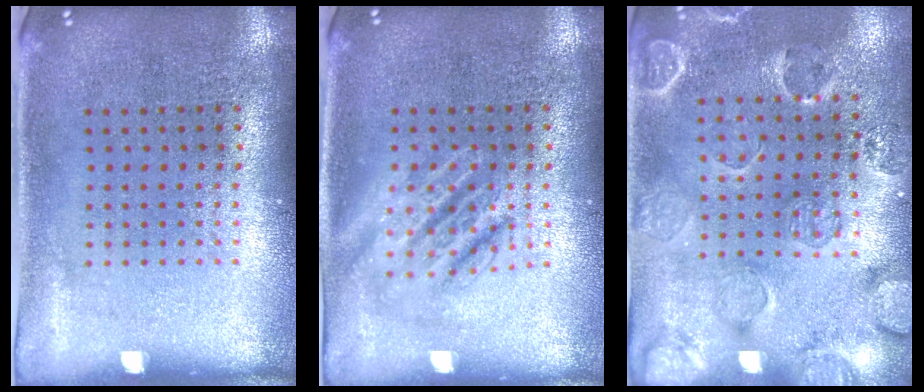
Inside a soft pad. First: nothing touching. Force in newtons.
{"total": 1.7, "press": 1.7, "slide": 0.3}
{"total": 2.6, "press": 2.0, "slide": 1.7}